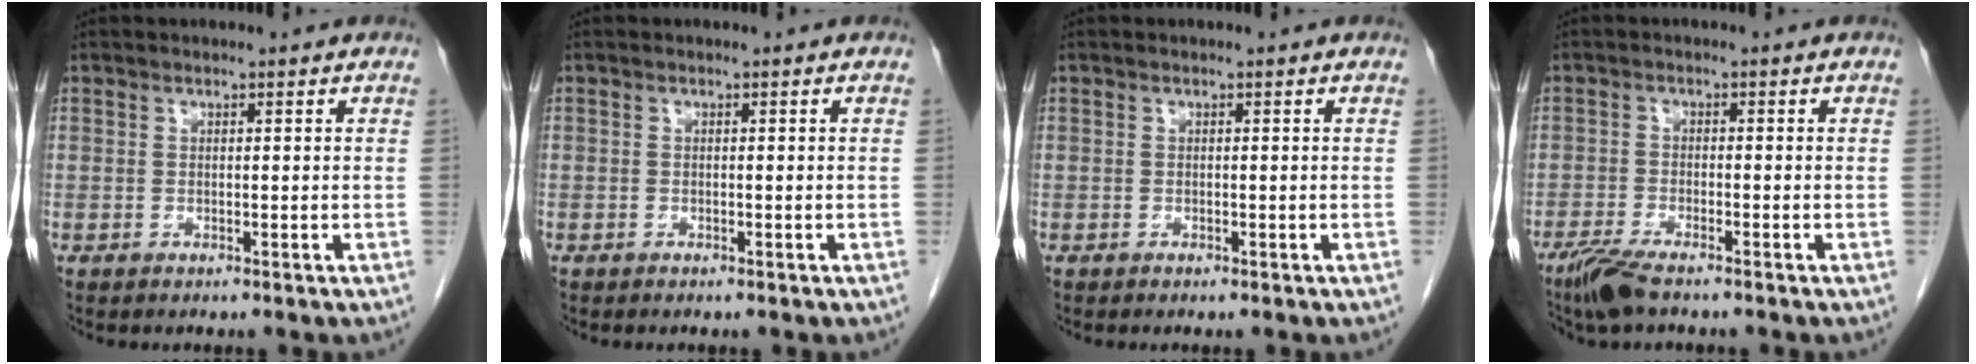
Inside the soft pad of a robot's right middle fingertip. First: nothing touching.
{"total": 0.0}
{"total": 0.0}
{"total": 4.5, "force": [-3.5, 0.6, 2.7], "torque": [-0.059, -0.010, -0.068]}